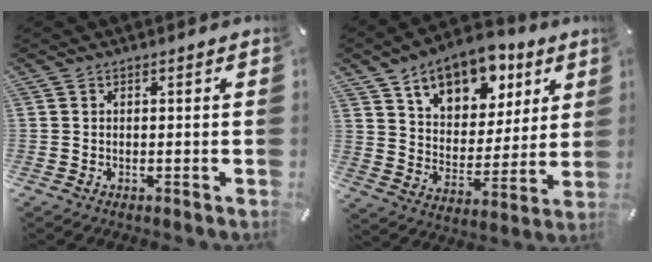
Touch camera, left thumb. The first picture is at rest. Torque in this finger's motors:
{"motor_torque": [1.52, 0.46, 1.78, -0.99, 0.14]}